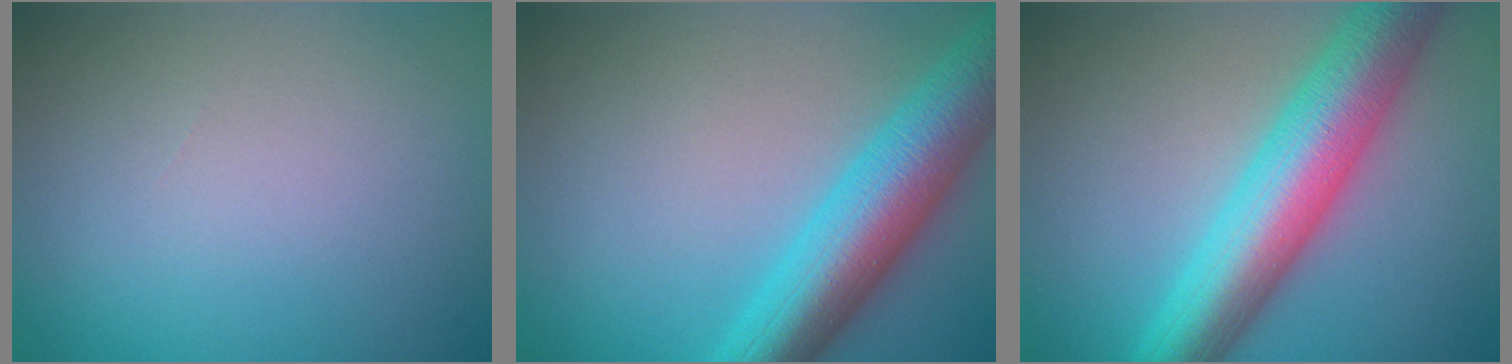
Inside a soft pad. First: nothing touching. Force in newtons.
{"total": 8.7, "press": 8.7, "slide": 0.1}
{"total": 9.4, "press": 9.4, "slide": 0.2}